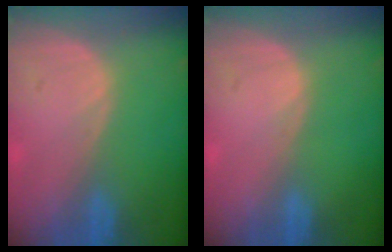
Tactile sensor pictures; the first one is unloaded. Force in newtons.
{"total": 0.0}